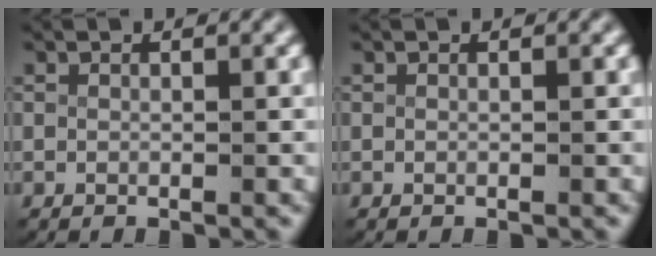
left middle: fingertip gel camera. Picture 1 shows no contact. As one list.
[{"total": 0.0}]